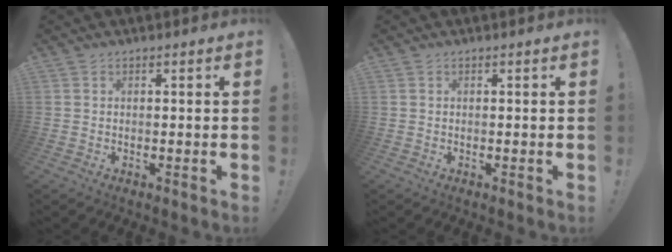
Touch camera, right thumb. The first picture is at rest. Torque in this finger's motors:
{"motor_torque": [-0.09, -0.02, -0.06, 0.06, 0.00]}